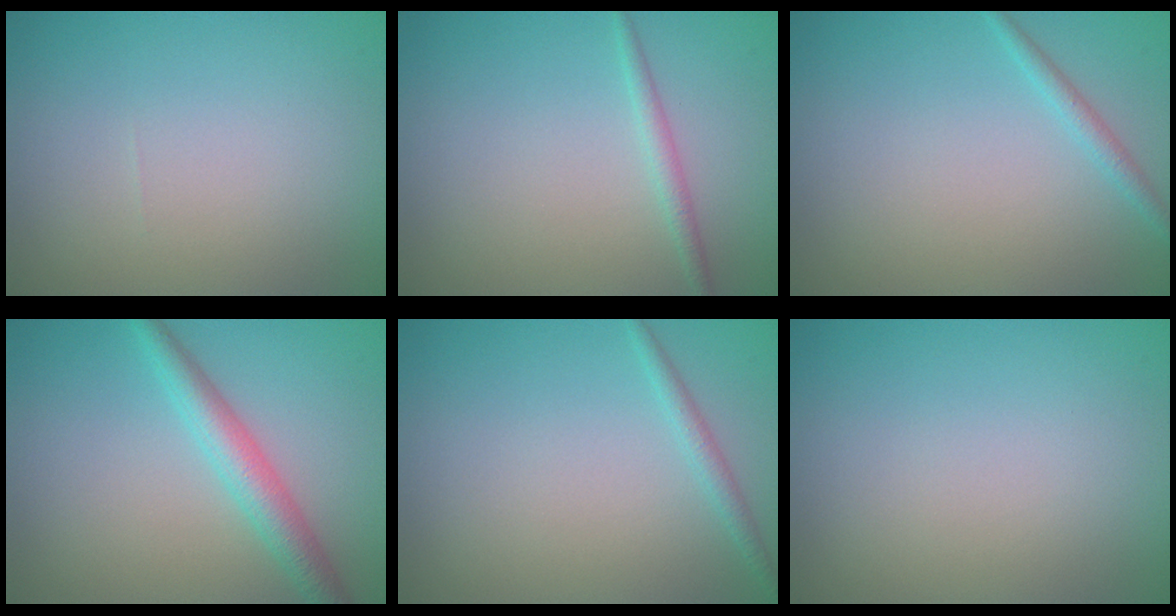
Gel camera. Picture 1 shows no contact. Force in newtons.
{"total": 1.2, "press": 1.2, "slide": 0.1}
{"total": 1.2, "press": 1.2, "slide": 0.0}
{"total": 3.3, "press": 3.3, "slide": 0.1}
{"total": 1.2, "press": 1.2, "slide": 0.1}
{"total": 0.0}